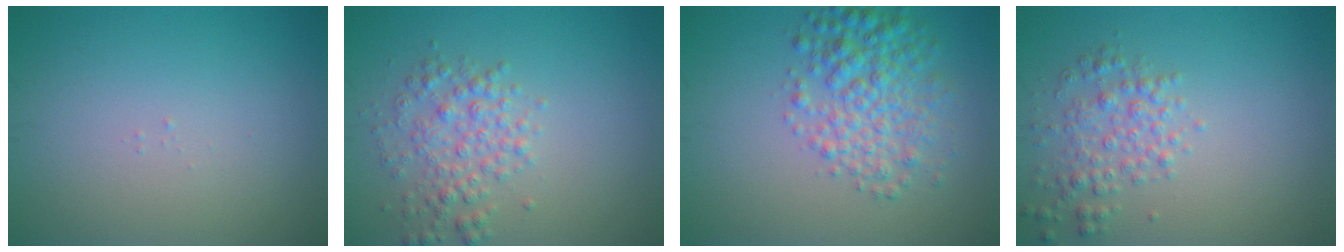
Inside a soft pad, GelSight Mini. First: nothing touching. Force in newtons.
{"total": 3.2, "press": 3.2, "slide": 0.1}
{"total": 4.9, "press": 4.9, "slide": 0.1}
{"total": 2.7, "press": 2.7, "slide": 0.1}